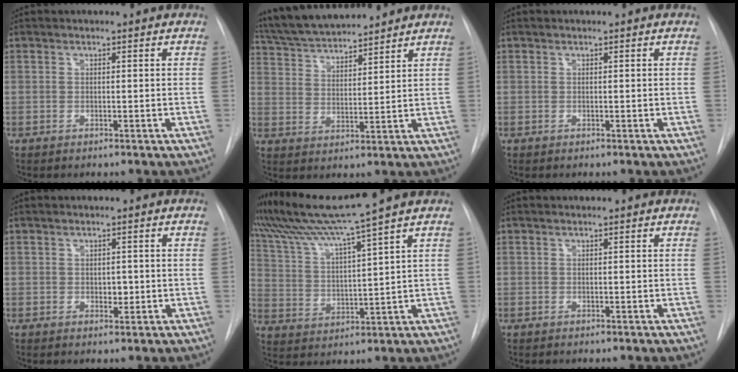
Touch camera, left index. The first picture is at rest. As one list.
[{"total": 12.9, "force": [11.9, 1.9, 4.6], "torque": [-0.090, 0.027, 0.213]}, {"total": 0.0}, {"total": 1.6, "force": [-0.1, 1.0, 1.2], "torque": [-0.014, 0.000, 0.002]}, {"total": 10.9, "force": [9.3, -2.7, 4.9], "torque": [-0.098, 0.003, 0.180]}, {"total": 0.0}]